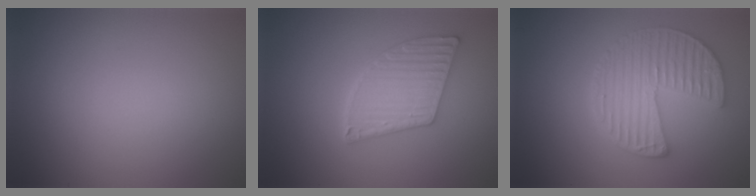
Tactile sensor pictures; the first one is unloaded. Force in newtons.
{"total": 4.1, "press": 3.6, "slide": 1.8}
{"total": 4.5, "press": 4.1, "slide": 2.0}